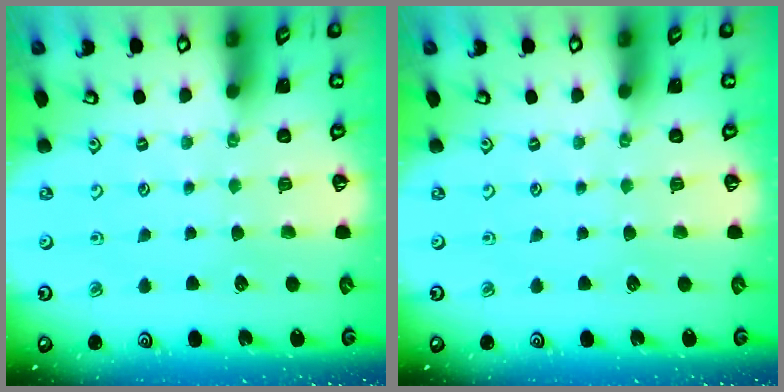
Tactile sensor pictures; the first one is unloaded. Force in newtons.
{"total": 0.0}